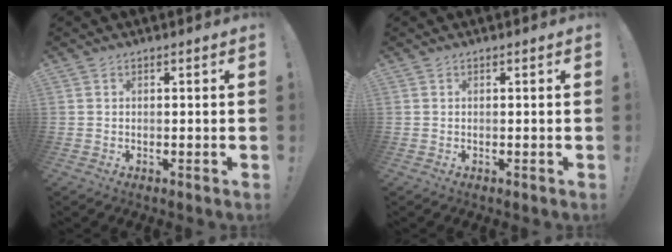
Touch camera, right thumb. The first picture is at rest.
{"total": 0.0}